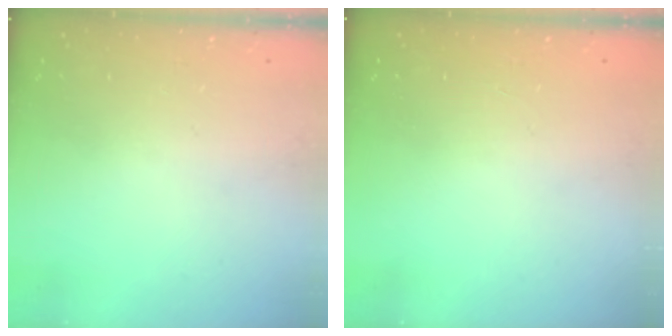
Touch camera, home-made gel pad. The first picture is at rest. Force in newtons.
{"total": 0.9, "press": 0.0, "slide": 0.9}